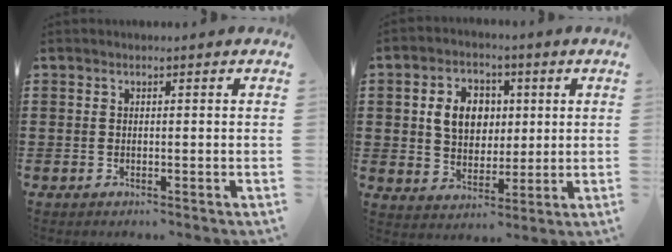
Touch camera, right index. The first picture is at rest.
{"total": 7.2, "force": [1.4, 5.7, 4.2], "torque": [-0.094, 0.012, 0.017]}